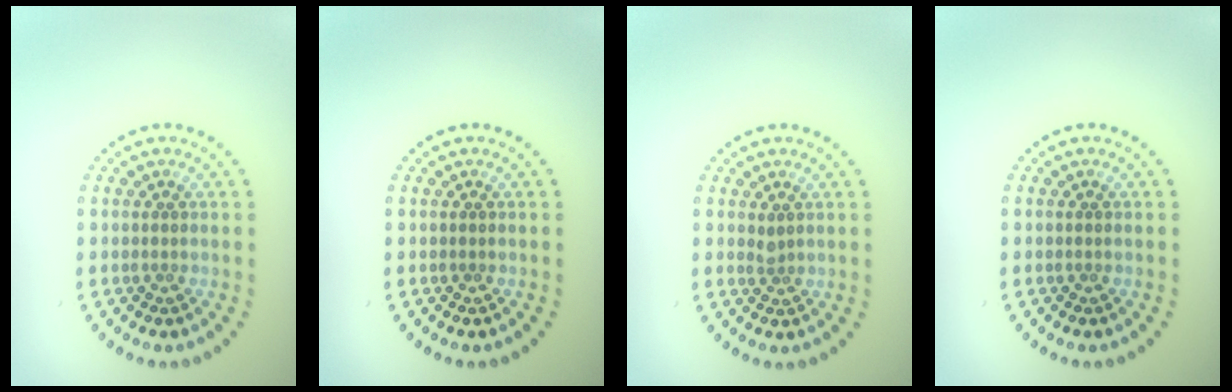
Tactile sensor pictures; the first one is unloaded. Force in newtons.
{"total": 0.0}
{"total": 0.6, "press": 0.5, "slide": 0.3}
{"total": 0.0}